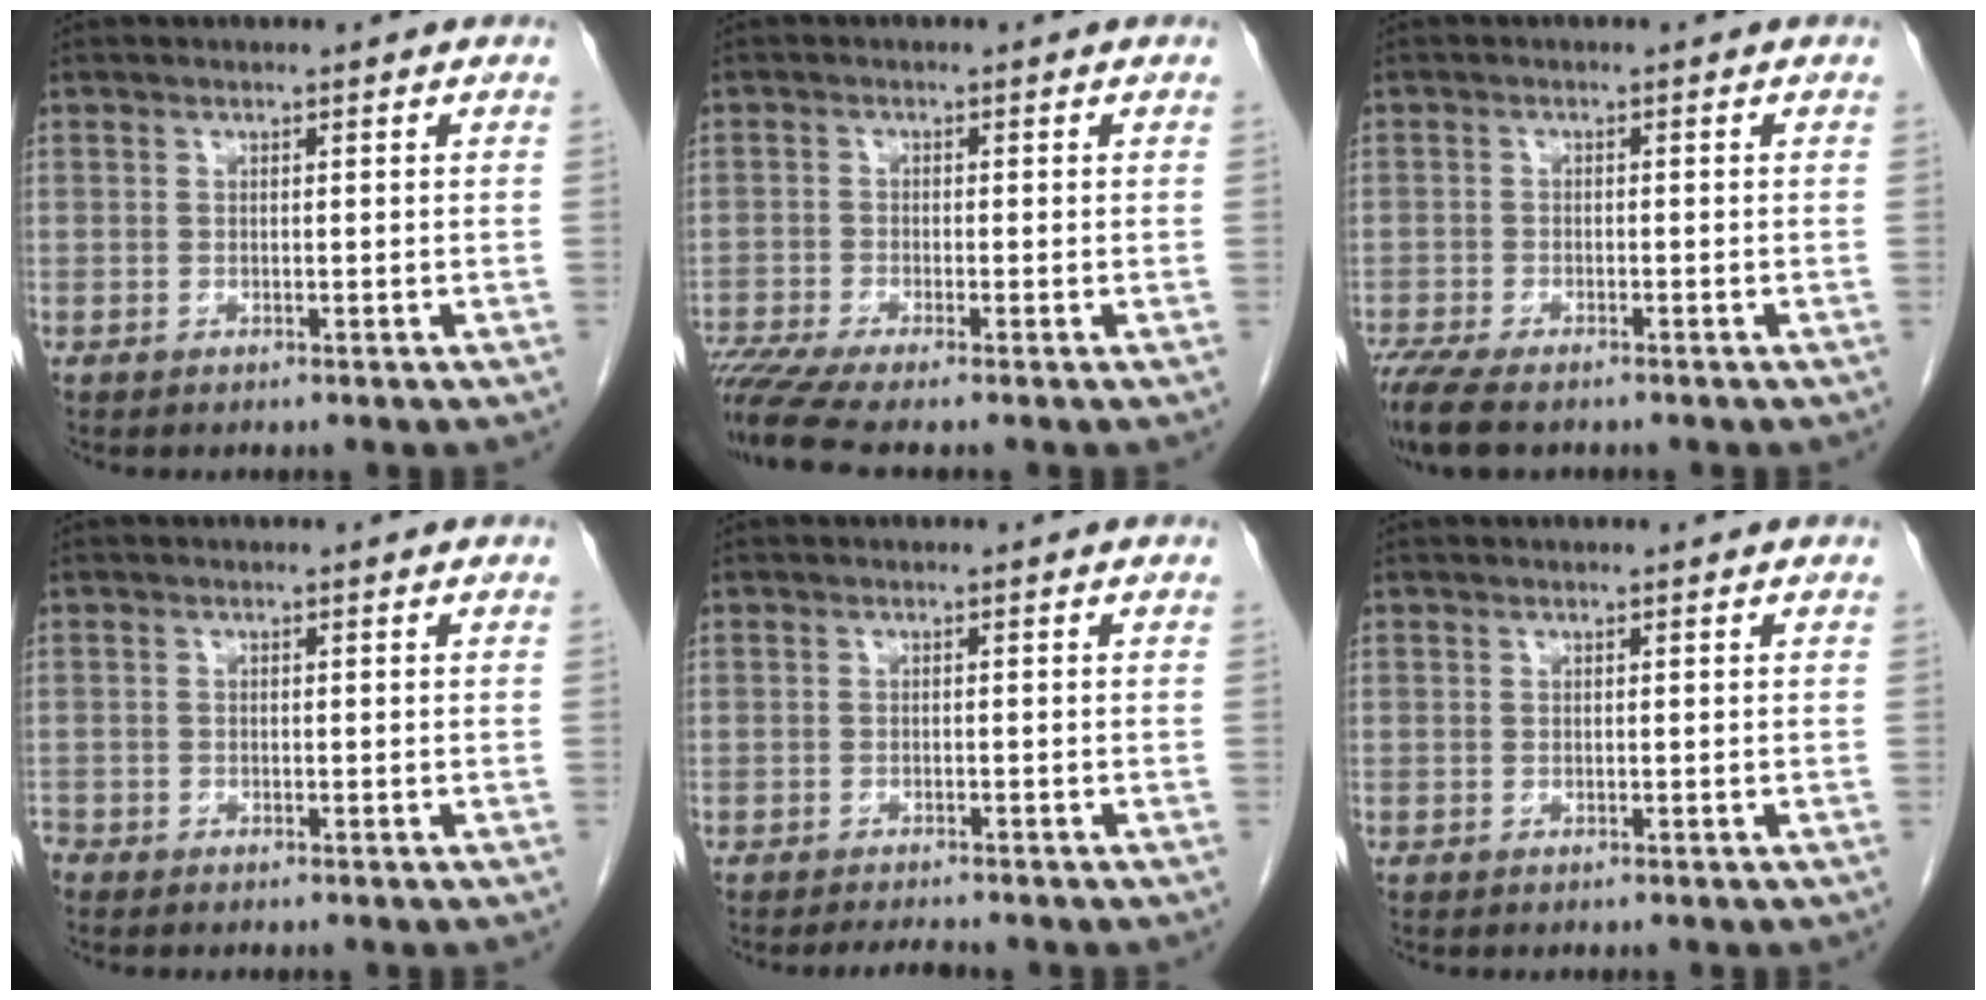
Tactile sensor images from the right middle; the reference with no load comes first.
{"total": 6.6, "force": [-5.4, -0.5, 3.7], "torque": [-0.072, -0.016, -0.096]}
{"total": 7.7, "force": [-6.1, 2.1, 4.3], "torque": [-0.080, -0.016, -0.101]}
{"total": 0.9, "force": [-0.9, 0.3, 0.1], "torque": [-0.002, -0.001, -0.017]}
{"total": 2.2, "force": [-2.1, 0.0, 0.6], "torque": [-0.012, -0.007, -0.030]}
{"total": 0.0}